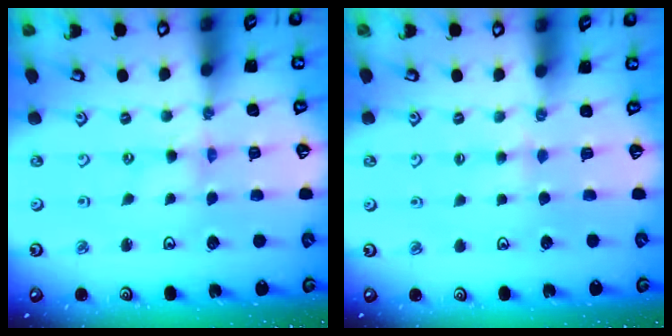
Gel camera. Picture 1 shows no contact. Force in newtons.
{"total": 3.5, "press": 3.5, "slide": 0.5}